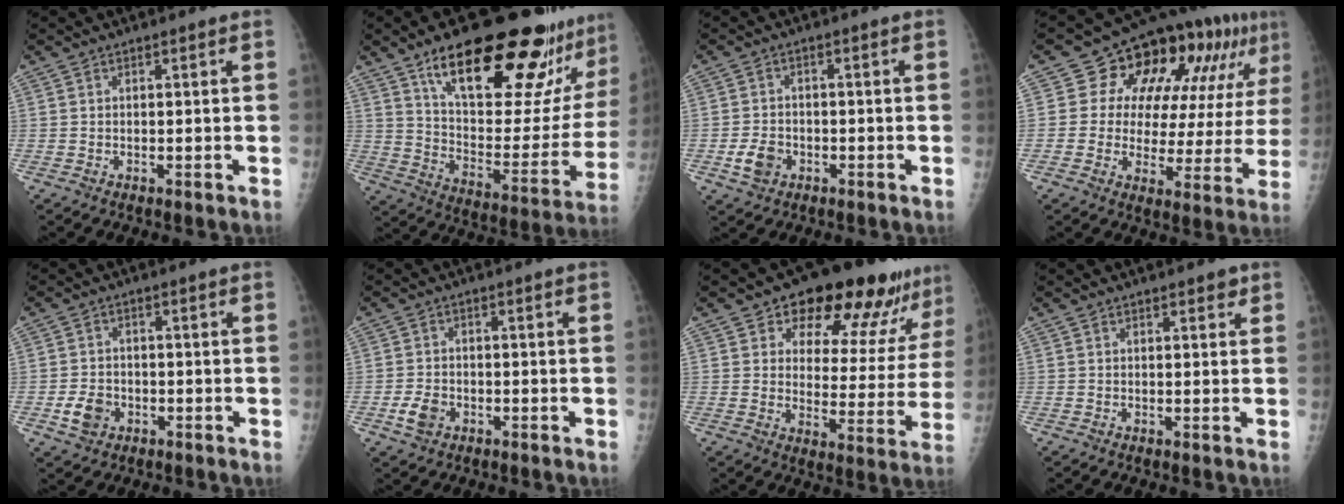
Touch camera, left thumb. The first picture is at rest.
{"total": 30.2, "force": [20.0, 9.7, 20.4], "torque": [-0.257, -0.075, 0.301]}
{"total": 4.6, "force": [-1.8, 3.5, 2.3], "torque": [-0.037, 0.009, -0.029]}
{"total": 18.9, "force": [8.7, 10.1, 13.3], "torque": [-0.137, -0.006, 0.113]}
{"total": 4.8, "force": [-1.8, 3.8, 2.4], "torque": [-0.035, 0.009, -0.029]}
{"total": 3.9, "force": [-1.6, 2.8, 2.2], "torque": [-0.039, 0.007, -0.028]}
{"total": 18.2, "force": [13.2, 8.0, 9.7], "torque": [-0.080, -0.062, 0.167]}
{"total": 1.1, "force": [0.8, 0.6, 0.5], "torque": [0.002, -0.004, 0.006]}